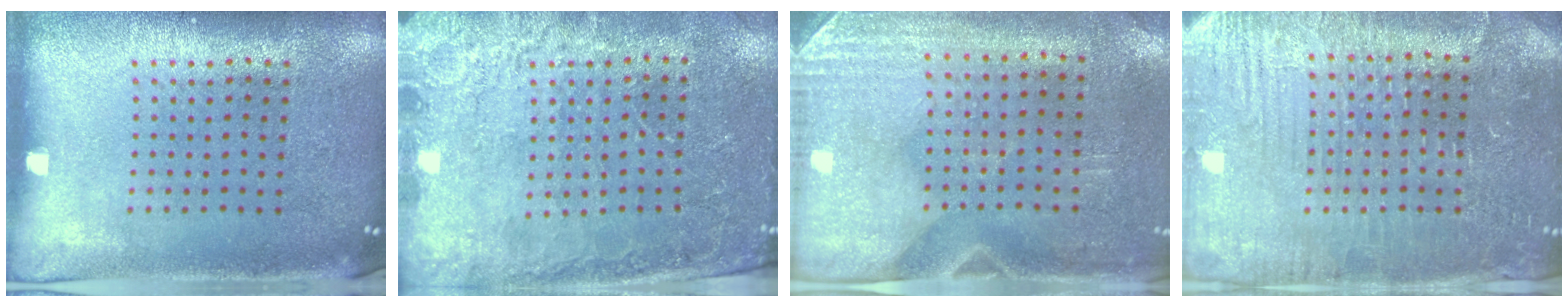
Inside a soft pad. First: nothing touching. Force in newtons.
{"total": 2.5, "press": 2.5, "slide": 0.5}
{"total": 3.0, "press": 2.6, "slide": 1.5}
{"total": 3.7, "press": 3.6, "slide": 0.7}